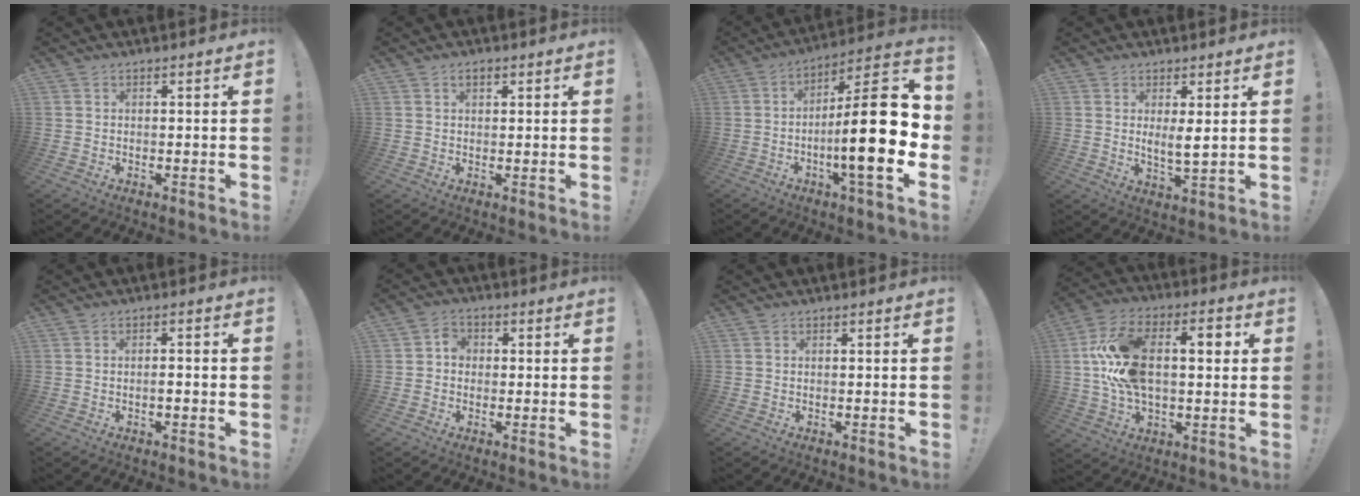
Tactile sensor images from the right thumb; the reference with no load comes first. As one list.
[{"total": 2.0, "force": [1.0, 1.2, 1.2], "torque": [-0.015, -0.001, 0.015]}, {"total": 22.9, "force": [-3.1, 4.4, 22.2], "torque": [-0.352, 0.010, -0.055]}, {"total": 4.4, "force": [1.8, 1.3, 3.7], "torque": [-0.049, -0.021, 0.027]}, {"total": 1.8, "force": [-0.9, 0.3, 1.5], "torque": [-0.026, 0.002, -0.016]}, {"total": 3.7, "force": [-0.6, 3.1, 2.0], "torque": [-0.029, 0.009, -0.013]}, {"total": 0.0}, {"total": 17.9, "force": [1.7, 10.6, 14.3], "torque": [-0.248, 0.019, 0.025]}]